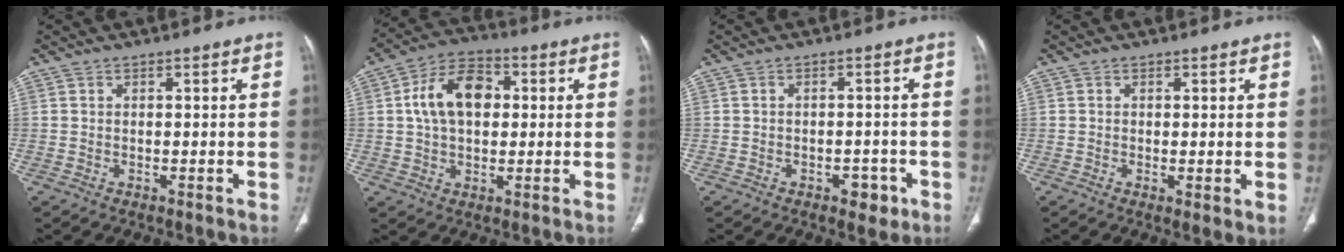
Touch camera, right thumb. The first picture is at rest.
{"total": 12.1, "force": [2.0, 7.9, 8.9], "torque": [-0.144, 0.020, 0.027]}
{"total": 3.8, "force": [-1.9, 2.2, 2.4], "torque": [-0.017, 0.011, -0.021]}
{"total": 2.6, "force": [-0.1, 0.7, 2.5], "torque": [-0.047, -0.012, -0.004]}